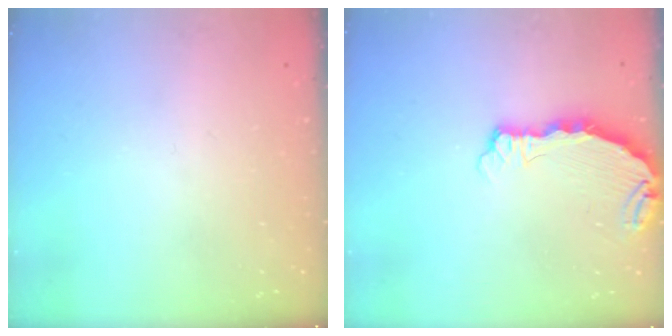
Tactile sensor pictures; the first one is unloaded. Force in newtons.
{"total": 5.3, "press": 5.1, "slide": 1.3}